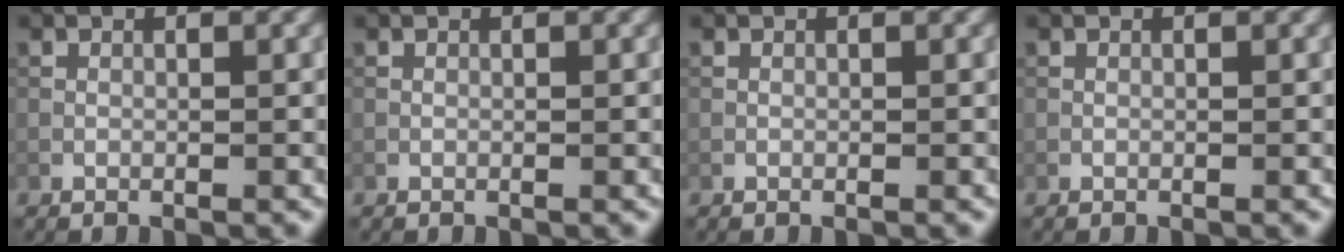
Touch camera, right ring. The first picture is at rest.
{"total": 0.0}
{"total": 0.0}
{"total": 0.0}